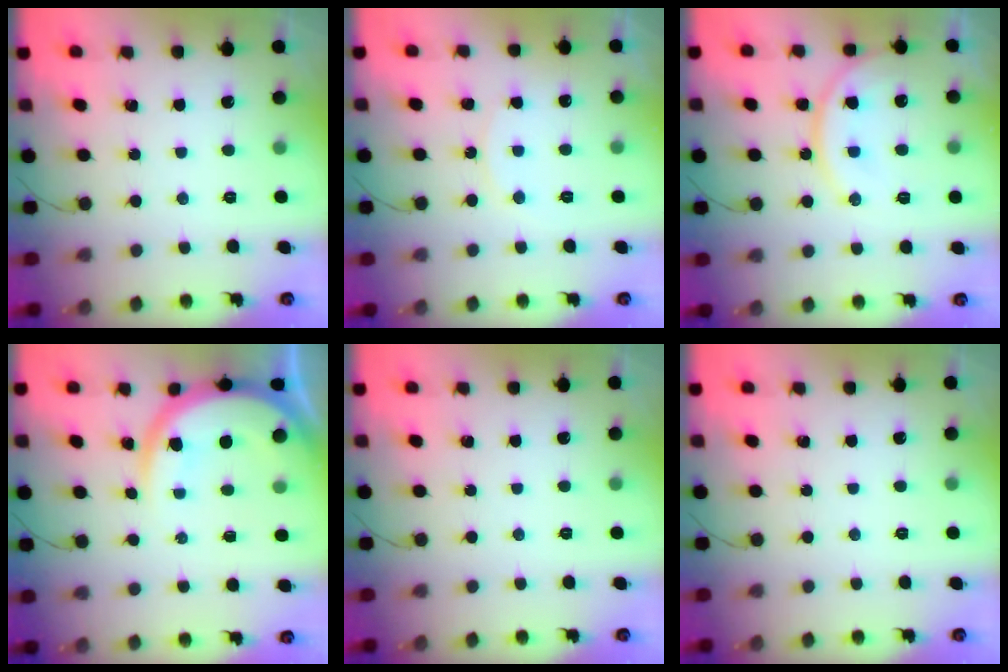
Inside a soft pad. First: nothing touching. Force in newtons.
{"total": 5.1, "press": 5.1, "slide": 0.4}
{"total": 13.5, "press": 13.3, "slide": 1.8}
{"total": 11.3, "press": 11.3, "slide": 1.2}
{"total": 0.0}
{"total": 0.0}